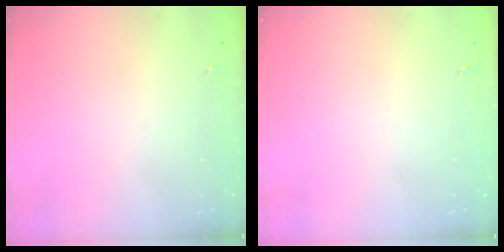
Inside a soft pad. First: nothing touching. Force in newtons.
{"total": 0.0}